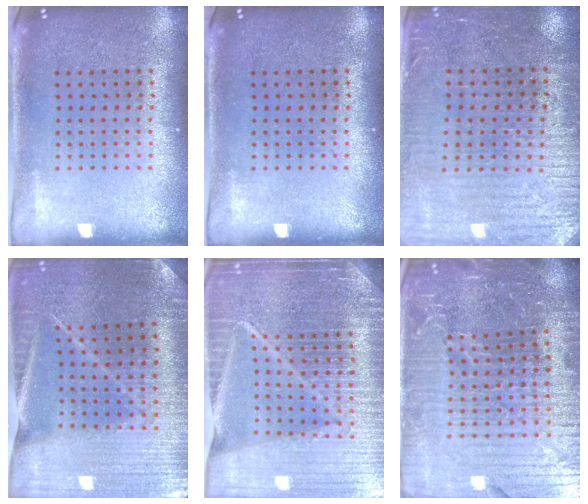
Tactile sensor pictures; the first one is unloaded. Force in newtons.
{"total": 0.0}
{"total": 3.1, "press": 2.9, "slide": 1.1}
{"total": 3.0, "press": 3.0, "slide": 0.3}
{"total": 6.8, "press": 5.8, "slide": 3.5}
{"total": 6.9, "press": 6.0, "slide": 3.4}